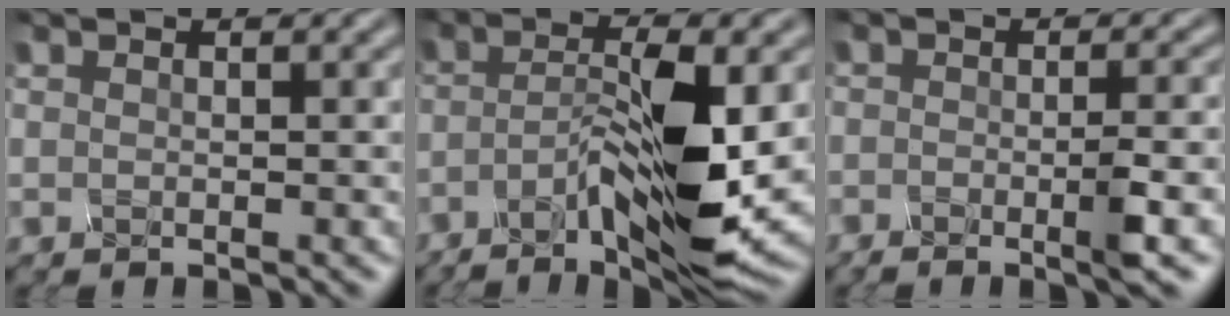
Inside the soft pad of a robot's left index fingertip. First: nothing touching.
{"total": 9.2, "force": [-4.0, 1.4, 8.2], "torque": [-0.155, -0.003, -0.053]}
{"total": 3.3, "force": [-2.1, 0.0, 2.5], "torque": [-0.048, -0.004, -0.020]}